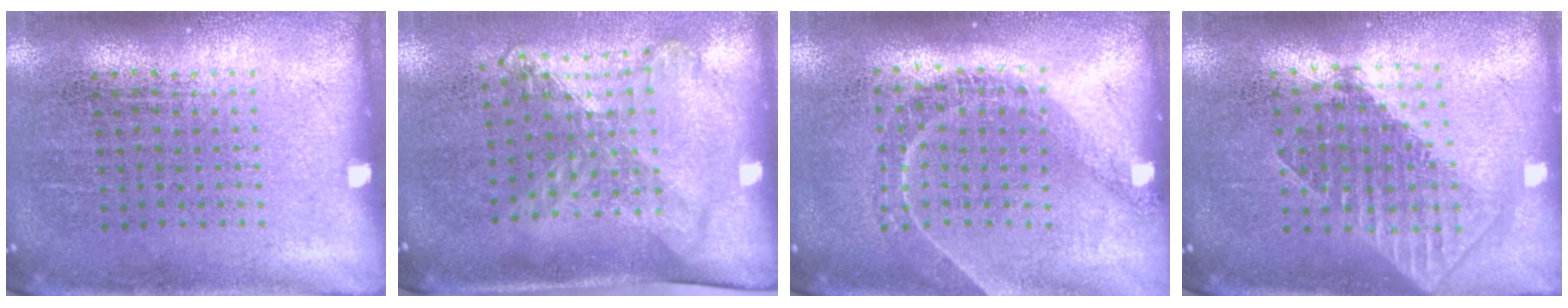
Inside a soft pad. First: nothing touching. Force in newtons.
{"total": 1.6, "press": 1.2, "slide": 1.0}
{"total": 1.3, "press": 1.1, "slide": 0.6}
{"total": 1.8, "press": 1.4, "slide": 1.0}